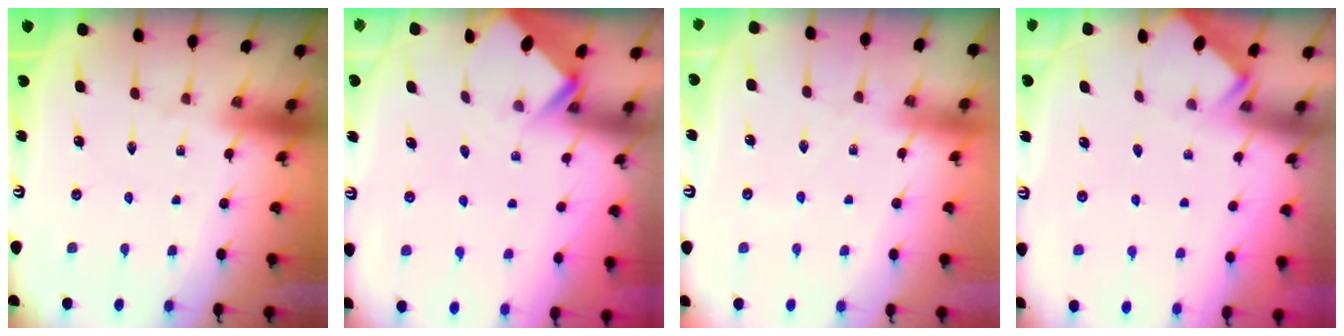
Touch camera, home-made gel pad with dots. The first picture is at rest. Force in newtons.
{"total": 2.9, "press": 2.9, "slide": 0.2}
{"total": 3.3, "press": 3.3, "slide": 0.4}
{"total": 2.5, "press": 2.4, "slide": 0.4}